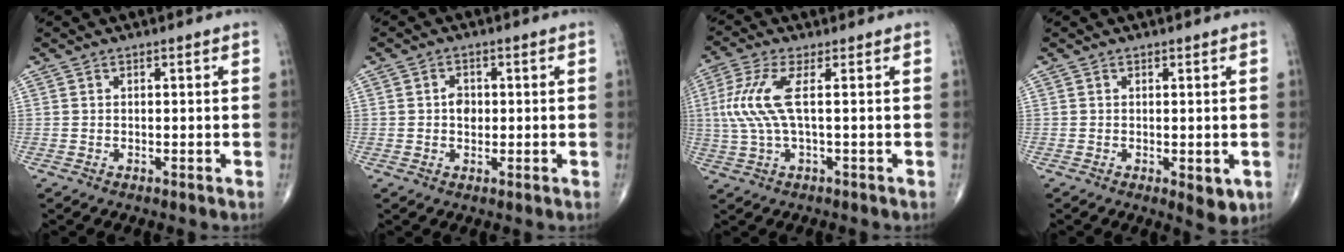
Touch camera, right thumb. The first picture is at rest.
{"total": 2.7, "force": [0.1, 2.1, 1.7], "torque": [-0.015, 0.004, -0.001]}
{"total": 8.2, "force": [1.0, 2.0, 7.9], "torque": [-0.221, 0.008, 0.018]}
{"total": 5.1, "force": [-1.7, 2.4, 4.2], "torque": [-0.034, -0.007, -0.015]}